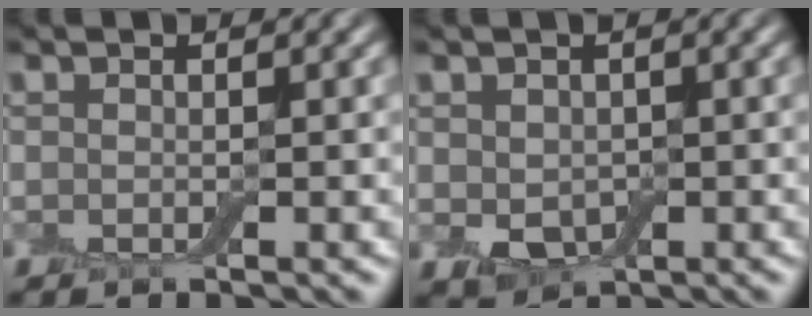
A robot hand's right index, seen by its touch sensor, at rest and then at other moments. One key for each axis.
{"total": 2.7, "fx": 0.1, "fy": 2.1, "fz": 1.7, "tx": -0.033, "ty": -0.007, "tz": 0.004}